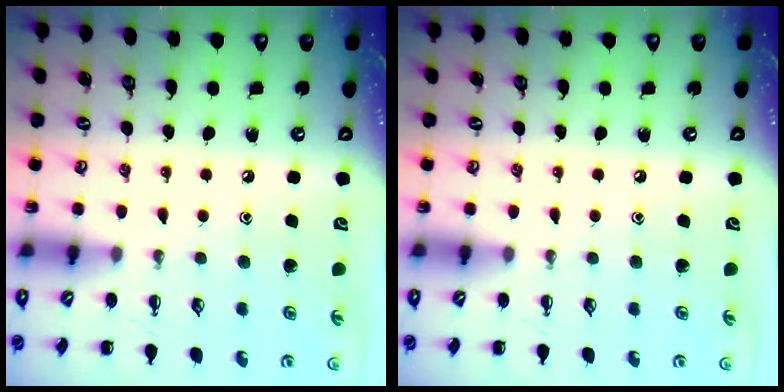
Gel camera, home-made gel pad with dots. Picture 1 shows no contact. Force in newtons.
{"total": 0.0}